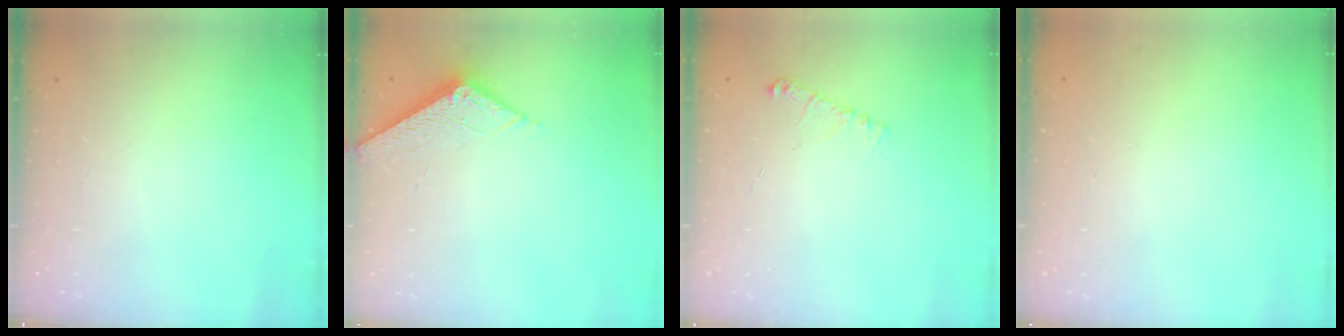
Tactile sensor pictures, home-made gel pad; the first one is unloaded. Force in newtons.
{"total": 7.4, "press": 7.4, "slide": 0.2}
{"total": 5.9, "press": 5.9, "slide": 0.7}
{"total": 0.0}